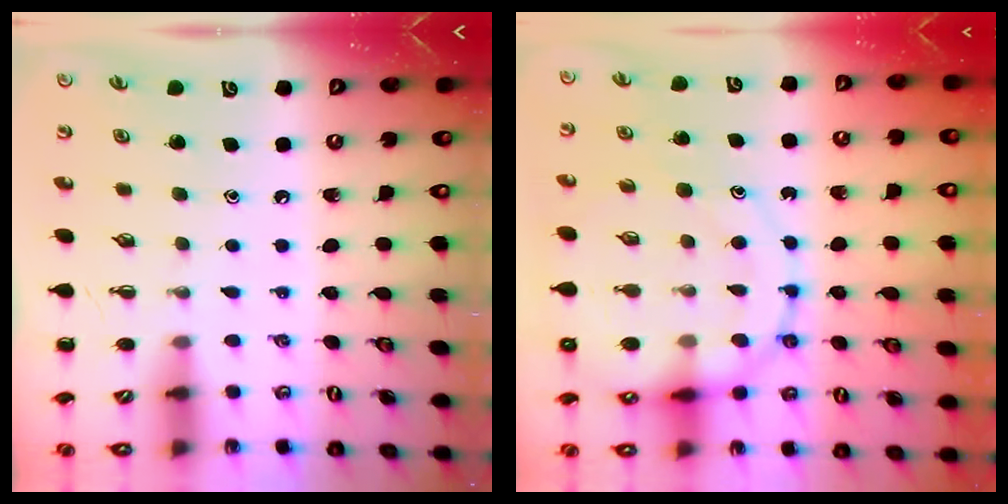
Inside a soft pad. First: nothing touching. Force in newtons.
{"total": 16.1, "press": 15.9, "slide": 2.6}